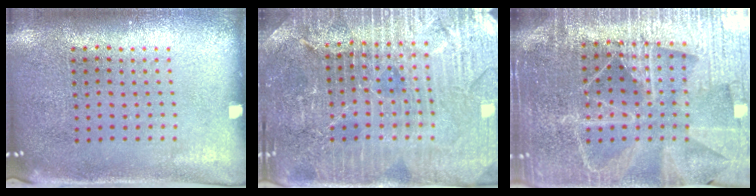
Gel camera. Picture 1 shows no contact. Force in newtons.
{"total": 4.4, "press": 4.1, "slide": 1.5}
{"total": 5.3, "press": 4.8, "slide": 2.3}